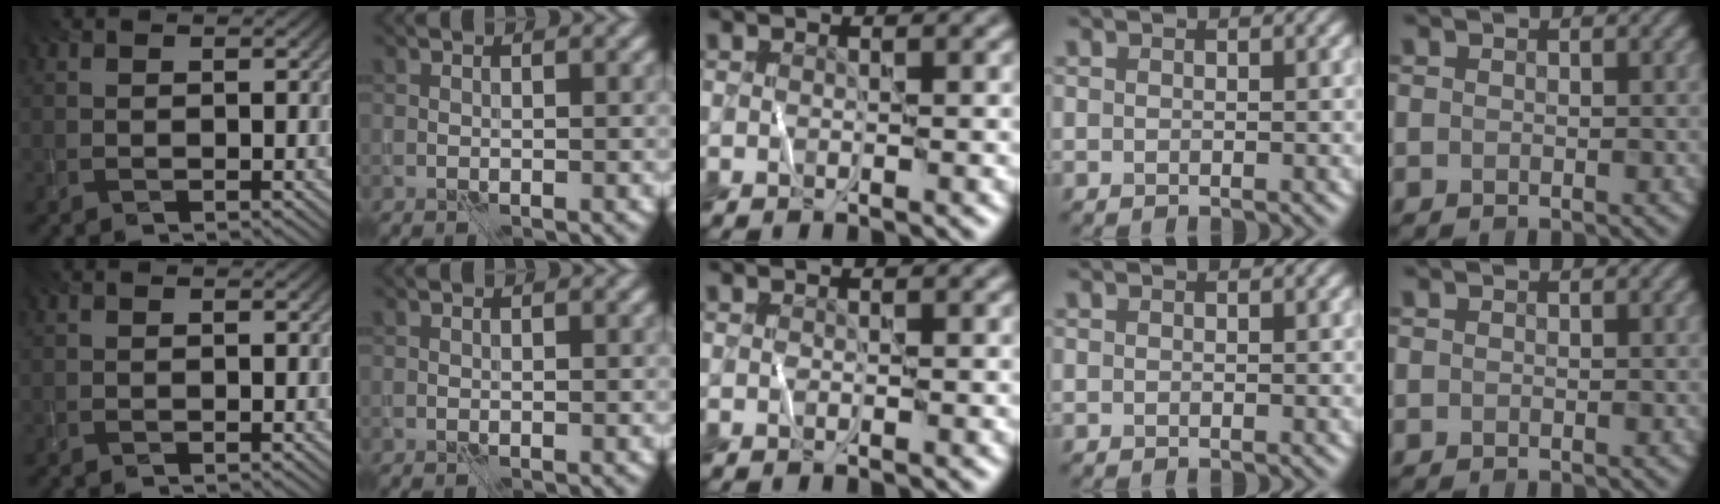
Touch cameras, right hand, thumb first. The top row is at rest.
{}